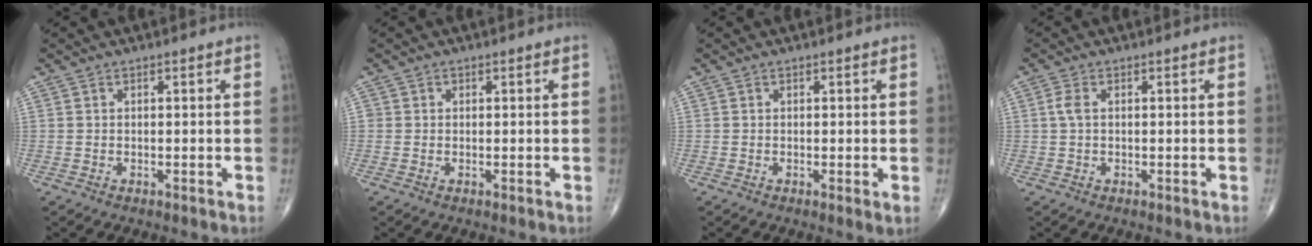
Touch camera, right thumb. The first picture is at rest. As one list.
[{"total": 0.6, "force": [0.0, 0.6, 0.0], "torque": [0.006, 0.003, -0.001]}, {"total": 0.9, "force": [0.1, 0.2, 0.9], "torque": [-0.017, -0.004, -0.002]}, {"total": 1.9, "force": [0.2, 0.9, 1.6], "torque": [-0.042, 0.005, 0.003]}]